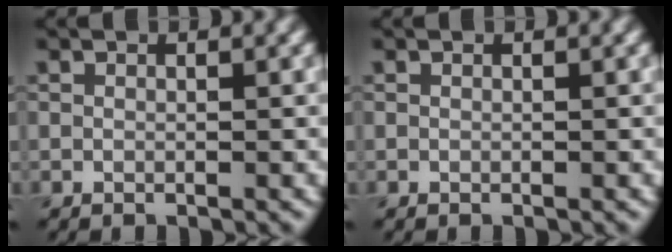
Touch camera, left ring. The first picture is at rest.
{"total": 0.0}